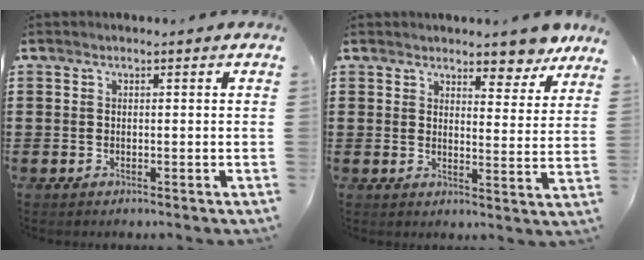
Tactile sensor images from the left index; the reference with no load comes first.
{"total": 6.0, "force": [5.8, 1.0, 1.5], "torque": [-0.026, -0.038, 0.102]}